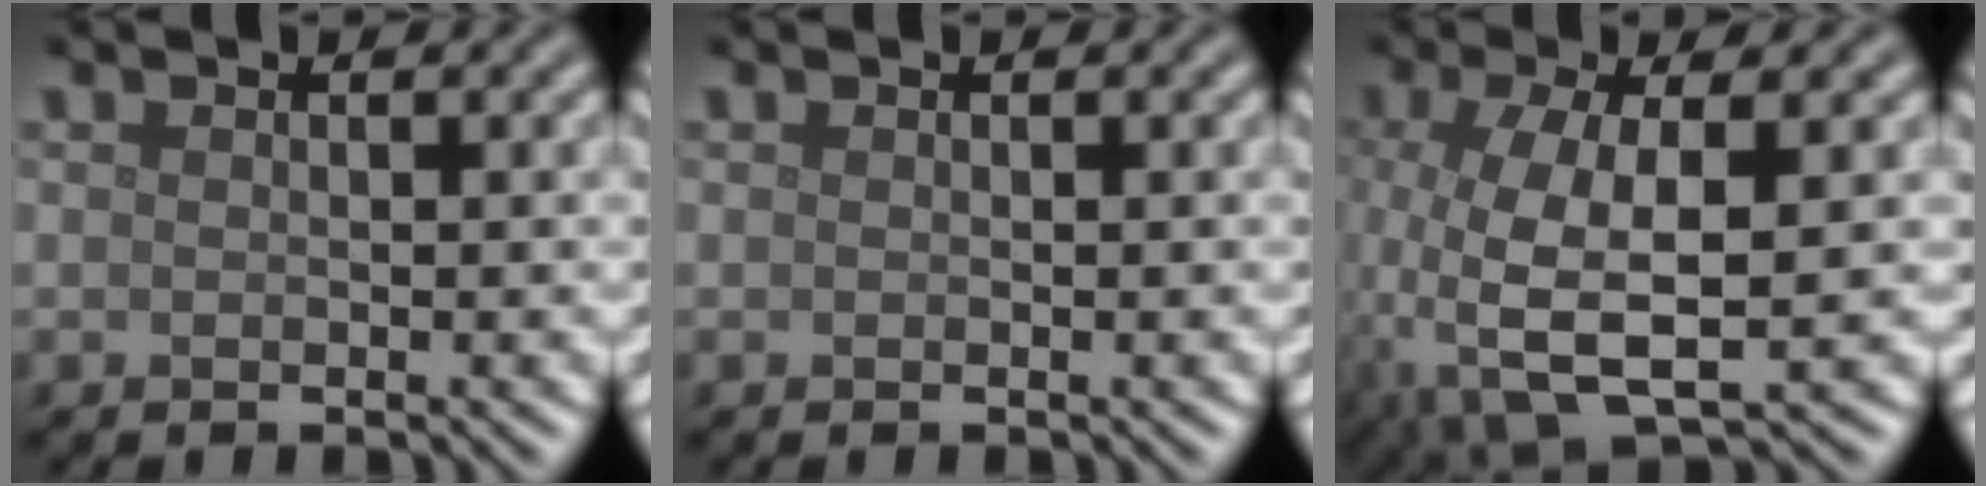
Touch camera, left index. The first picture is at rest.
{"total": 0.0}
{"total": 8.2, "force": [-1.4, 3.3, 7.3], "torque": [-0.169, -0.009, -0.027]}